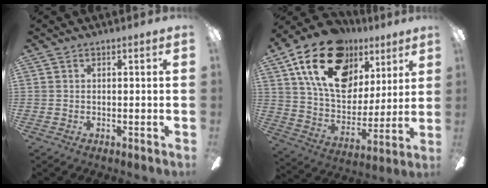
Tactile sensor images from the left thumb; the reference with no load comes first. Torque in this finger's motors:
{"motor_torque": [2.20, 2.32, 1.38, -1.38, 0.23]}